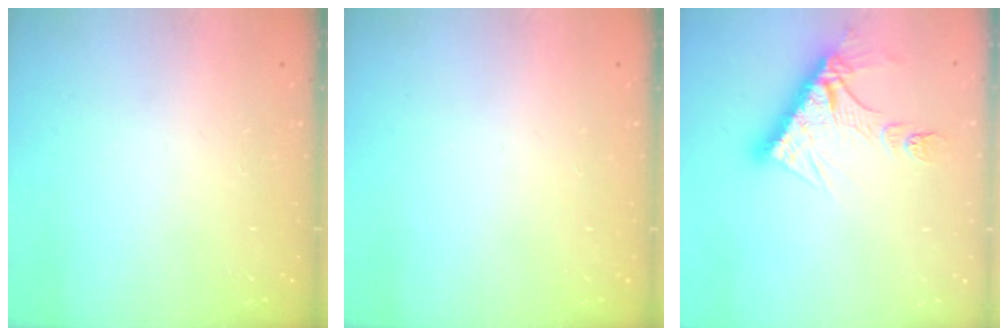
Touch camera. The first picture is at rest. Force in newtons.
{"total": 0.0}
{"total": 13.5, "press": 13.4, "slide": 1.2}